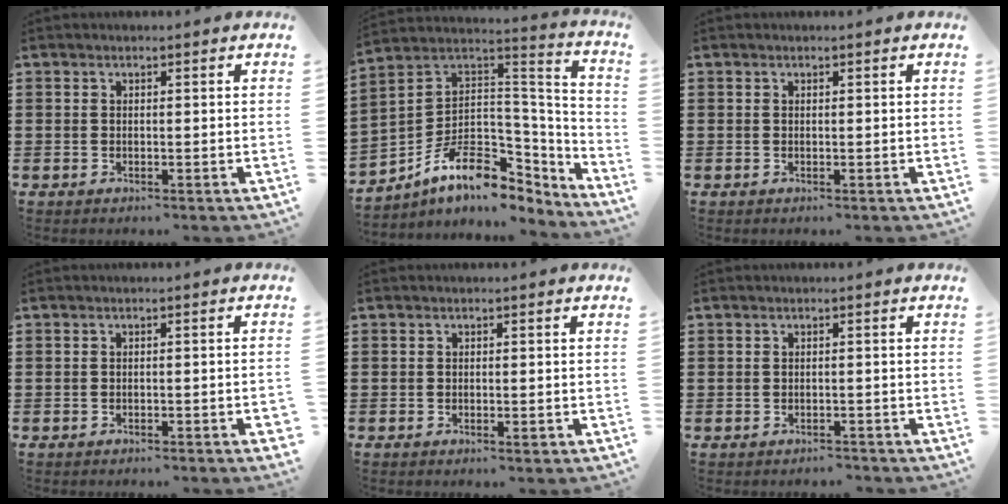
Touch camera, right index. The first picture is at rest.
{"total": 11.2, "force": [-5.2, 7.0, 7.0], "torque": [-0.134, -0.009, -0.097]}
{"total": 0.0}
{"total": 1.4, "force": [-1.2, 0.1, 0.7], "torque": [-0.013, -0.002, -0.023]}
{"total": 0.8, "force": [-0.4, 0.1, 0.7], "torque": [-0.017, -0.009, -0.005]}
{"total": 1.1, "force": [-1.0, 0.3, -0.1], "torque": [-0.002, 0.004, -0.024]}